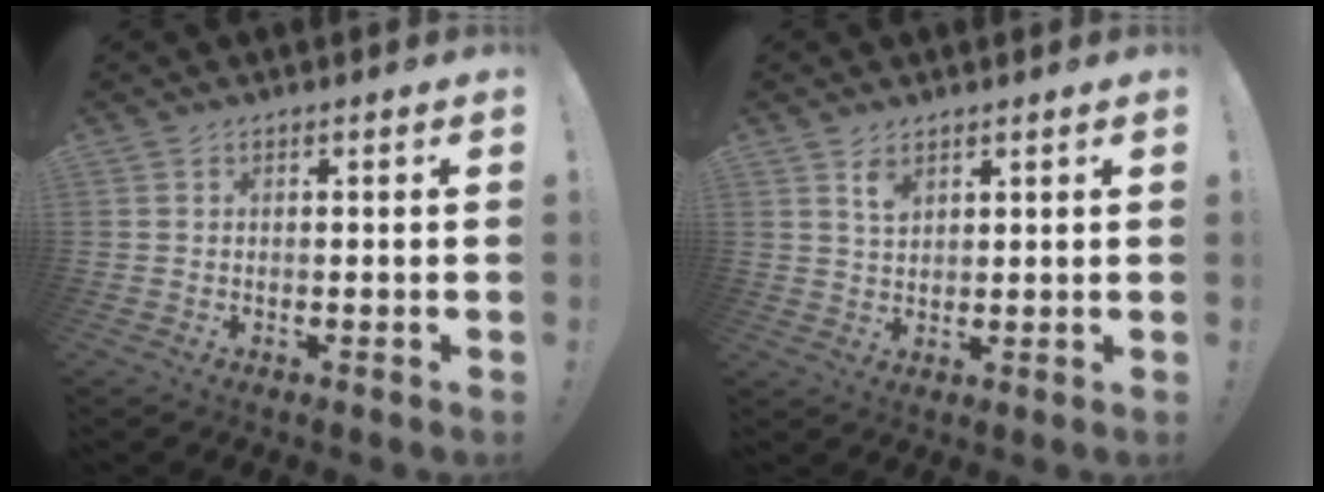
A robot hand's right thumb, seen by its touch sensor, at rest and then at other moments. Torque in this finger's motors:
{"motor_torque": [0.18, 0.68, -0.03, -0.37, 0.00]}